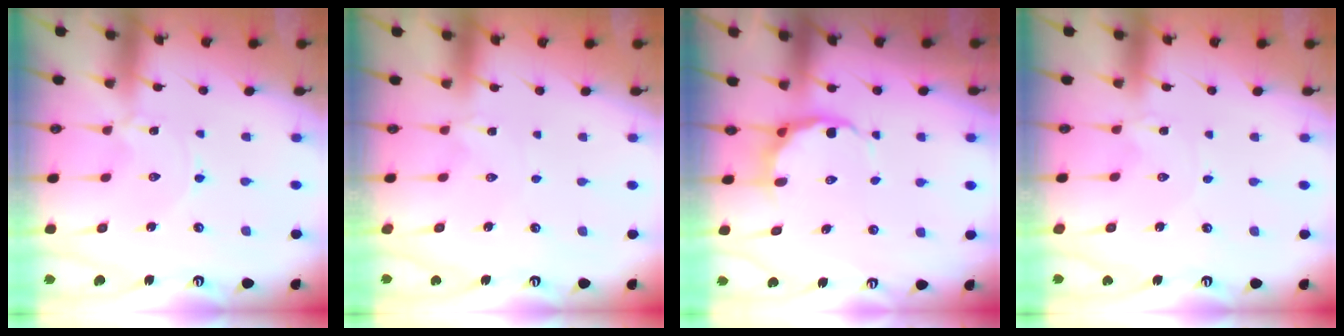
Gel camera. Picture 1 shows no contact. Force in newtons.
{"total": 1.3, "press": 1.2, "slide": 0.4}
{"total": 6.8, "press": 6.5, "slide": 2.2}
{"total": 0.0}